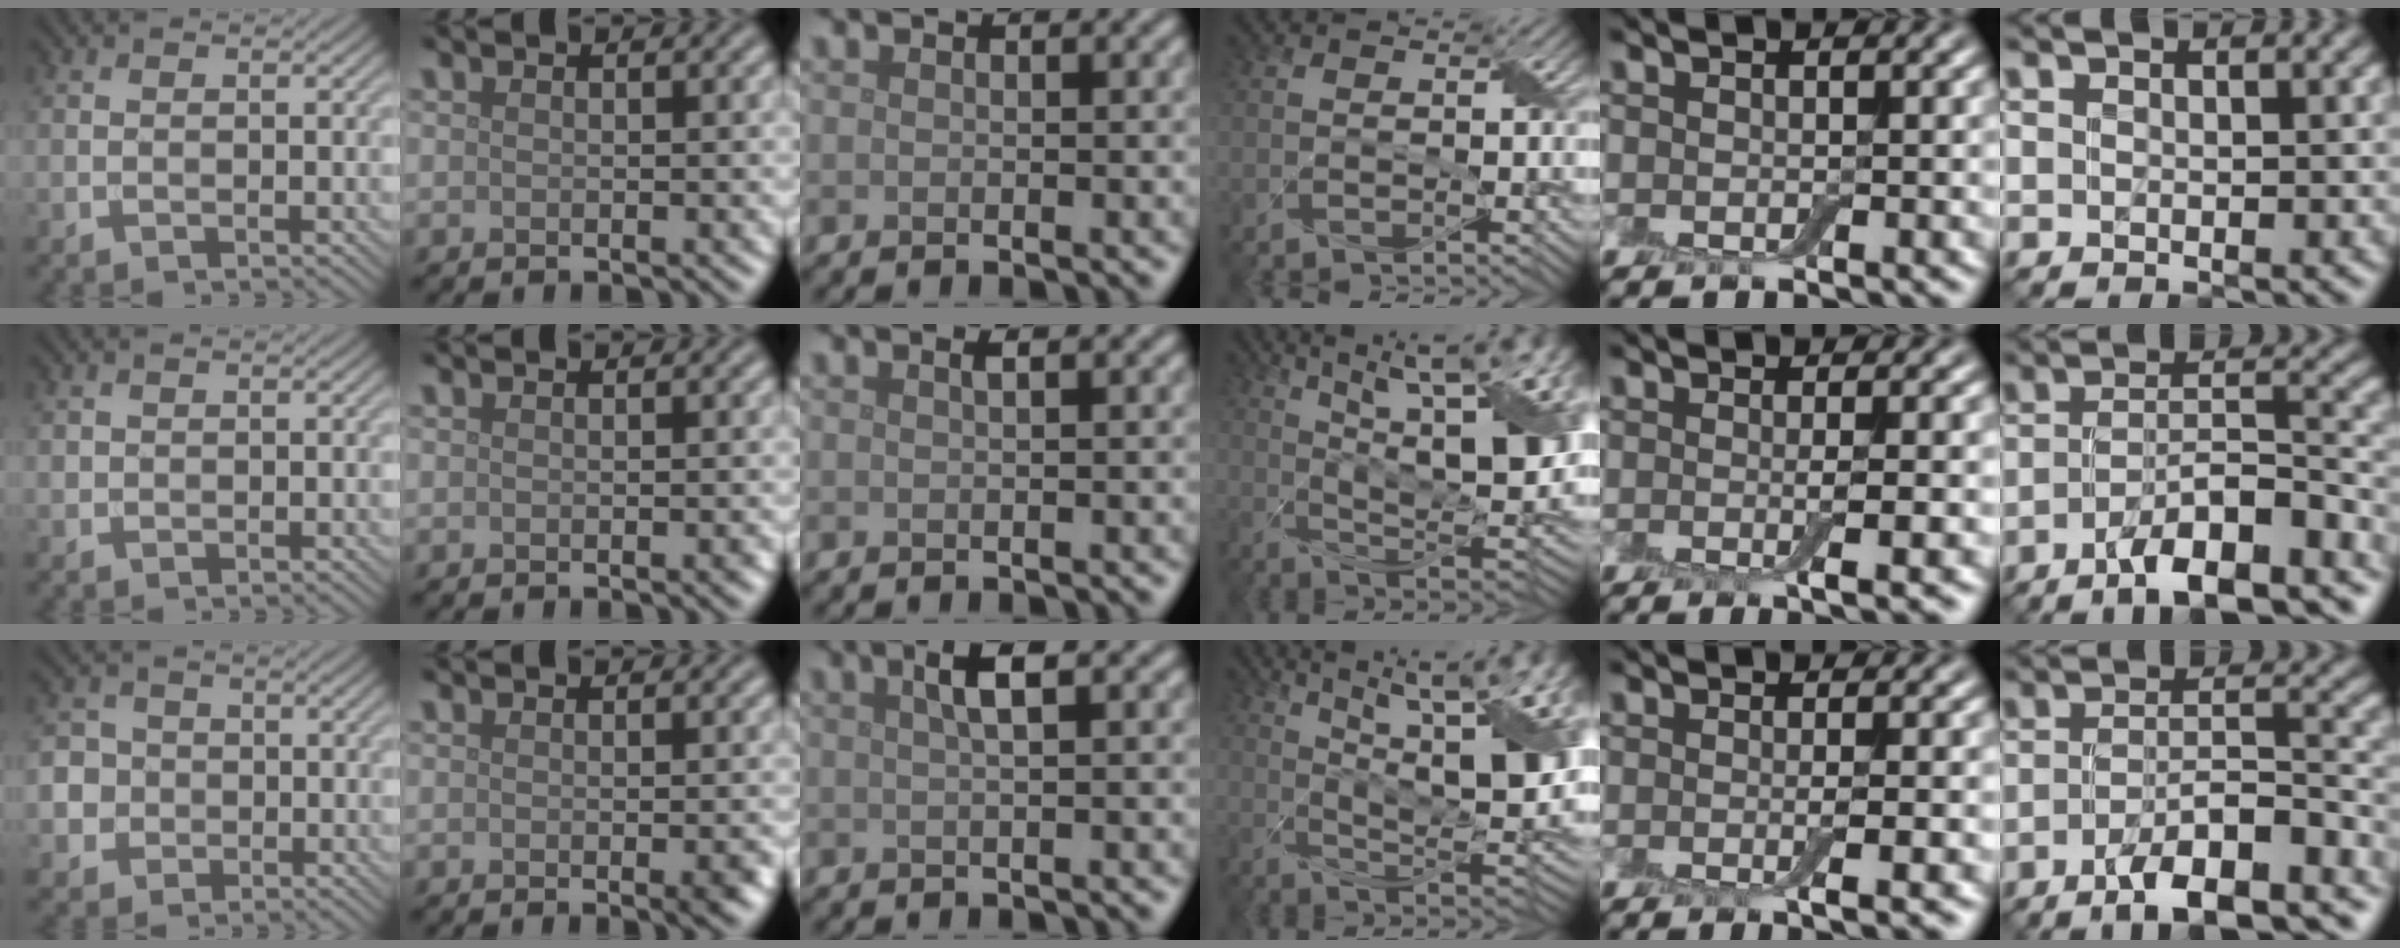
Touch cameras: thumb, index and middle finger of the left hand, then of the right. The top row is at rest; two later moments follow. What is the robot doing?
{"motion": "wrap", "object": "adhesive wrap"}